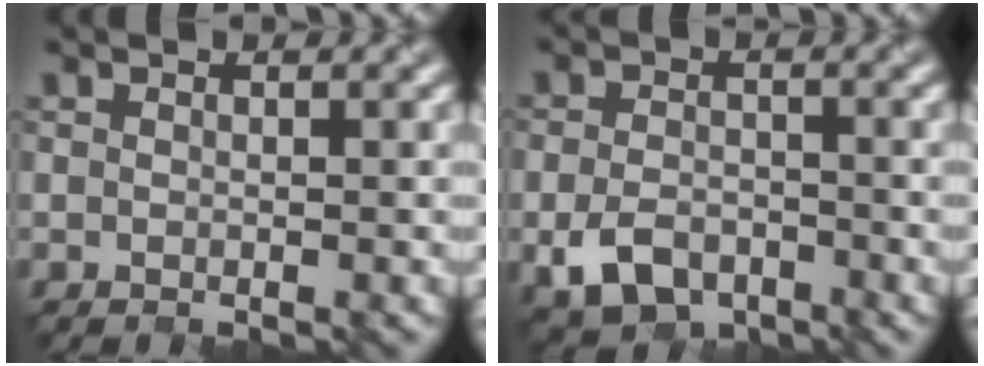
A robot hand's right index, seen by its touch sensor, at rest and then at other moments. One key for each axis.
{"total": 4.0, "fx": -2.0, "fy": 2.7, "fz": 2.2, "tx": -0.047, "ty": -0.009, "tz": -0.040}